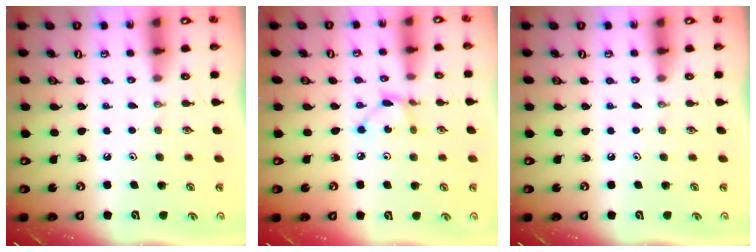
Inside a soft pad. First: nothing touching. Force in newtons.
{"total": 2.8, "press": 2.8, "slide": 0.1}
{"total": 0.0}